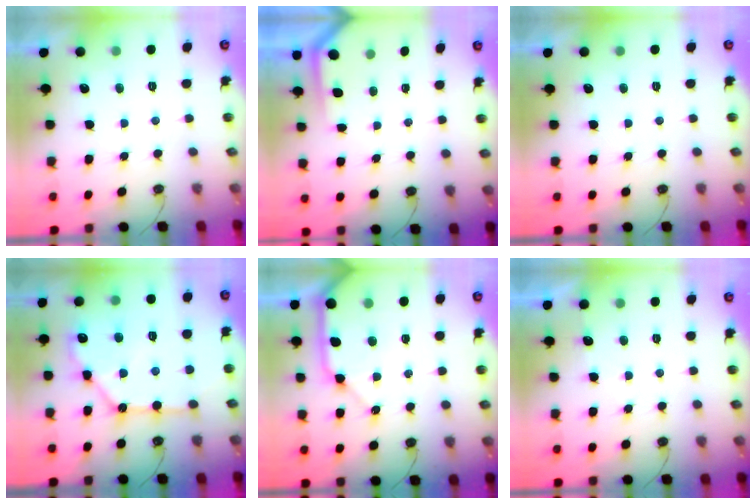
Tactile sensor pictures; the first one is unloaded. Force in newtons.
{"total": 2.4, "press": 2.4, "slide": 0.2}
{"total": 0.0}
{"total": 14.1, "press": 14.0, "slide": 1.8}
{"total": 11.7, "press": 11.6, "slide": 1.5}
{"total": 2.5, "press": 2.5, "slide": 0.3}